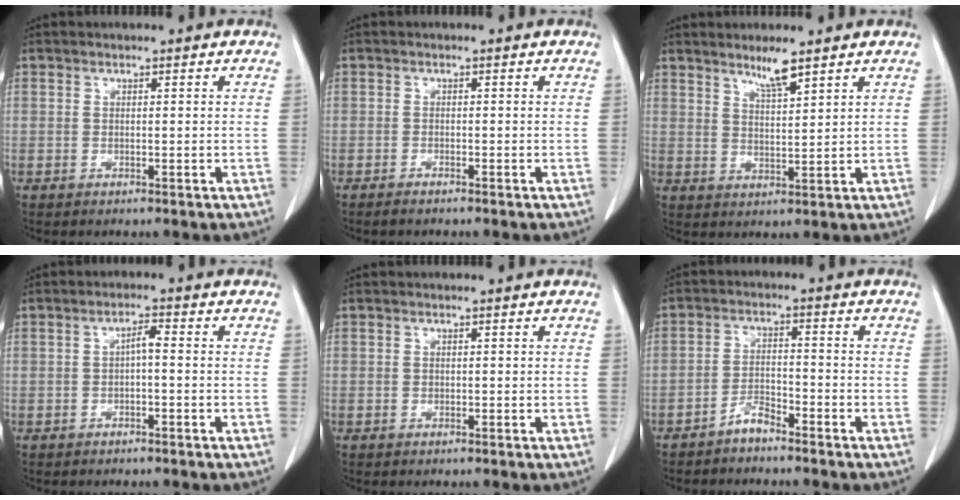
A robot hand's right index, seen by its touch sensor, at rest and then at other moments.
{"total": 1.1, "force": [-1.0, 0.1, 0.4], "torque": [-0.012, -0.002, -0.016]}
{"total": 4.0, "force": [3.1, 0.0, 2.4], "torque": [-0.047, -0.006, 0.059]}
{"total": 2.0, "force": [-0.2, 0.5, 2.0], "torque": [-0.033, 0.006, -0.004]}
{"total": 0.0}
{"total": 3.0, "force": [-2.7, 0.8, 1.1], "torque": [-0.019, 0.001, -0.050]}